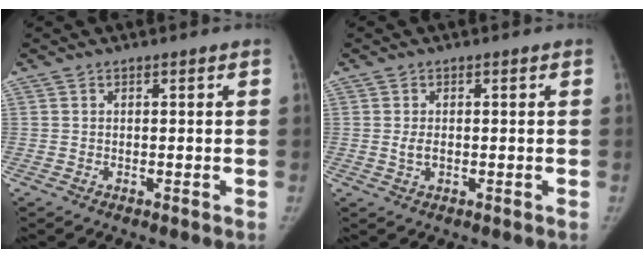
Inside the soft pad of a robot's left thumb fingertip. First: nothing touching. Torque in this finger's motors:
{"motor_torque": [-0.23, -0.14, 0.30, -0.30, -0.05]}